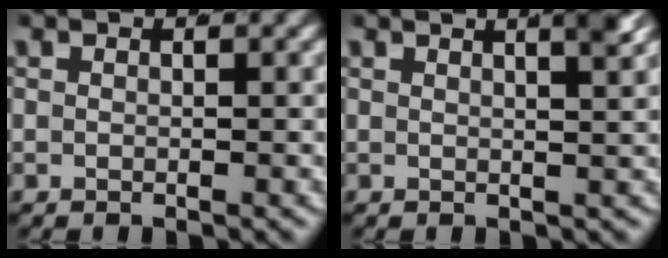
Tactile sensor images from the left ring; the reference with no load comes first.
{"total": 4.7, "force": [2.6, 1.1, 3.8], "torque": [-0.035, 0.013, 0.035]}